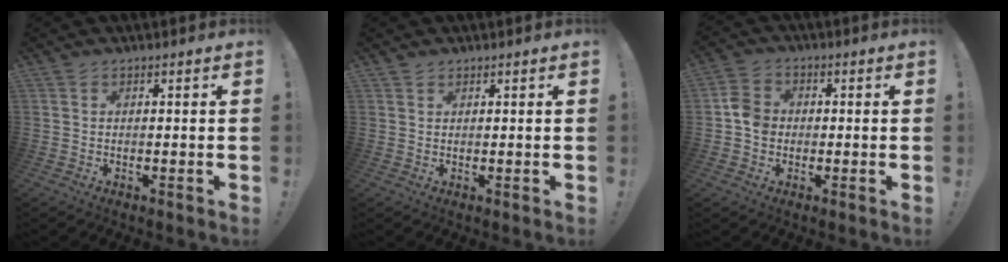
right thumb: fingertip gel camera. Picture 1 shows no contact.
{"total": 1.0, "force": [0.8, 0.5, 0.1], "torque": [0.003, -0.002, 0.015]}
{"total": 6.6, "force": [-0.9, 5.6, 3.4], "torque": [-0.054, 0.020, -0.013]}